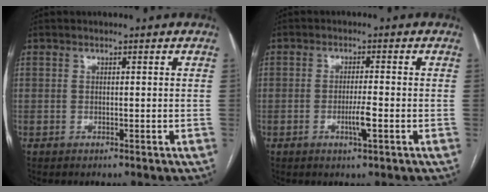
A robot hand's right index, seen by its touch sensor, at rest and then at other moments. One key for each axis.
{"total": 3.0, "fx": -1.1, "fy": 0.1, "fz": 2.8, "tx": -0.053, "ty": -0.004, "tz": -0.019}